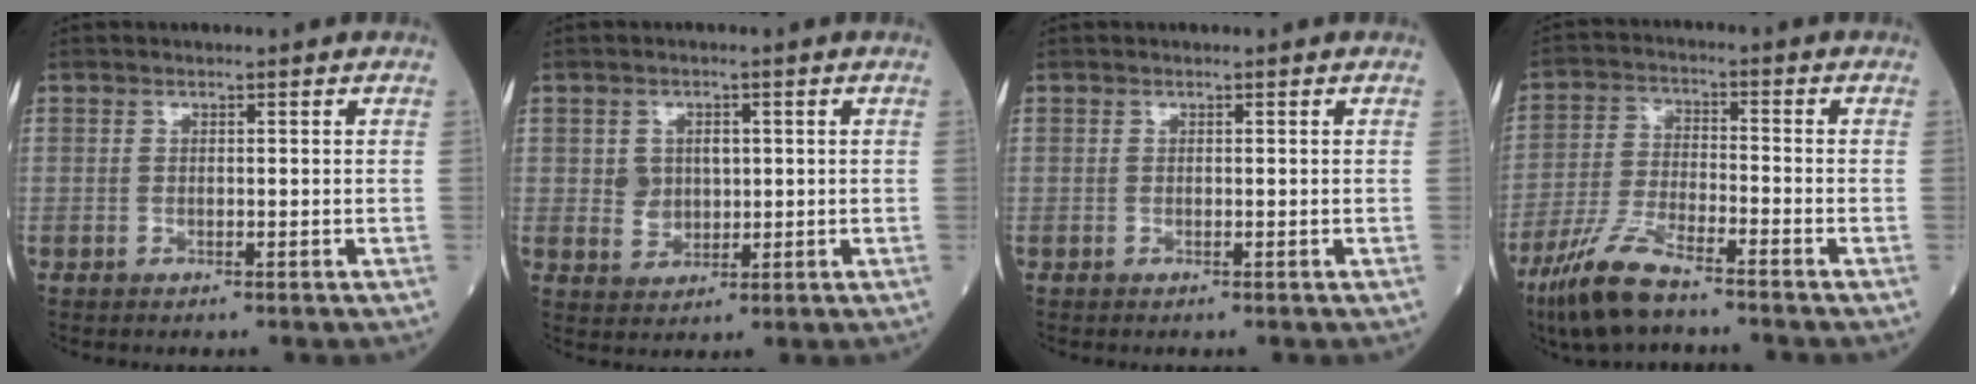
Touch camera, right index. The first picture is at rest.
{"total": 3.8, "force": [0.7, 3.2, 1.9], "torque": [-0.031, 0.005, 0.018]}
{"total": 0.0}
{"total": 9.5, "force": [-7.2, 1.6, 6.0], "torque": [-0.133, -0.025, -0.141]}